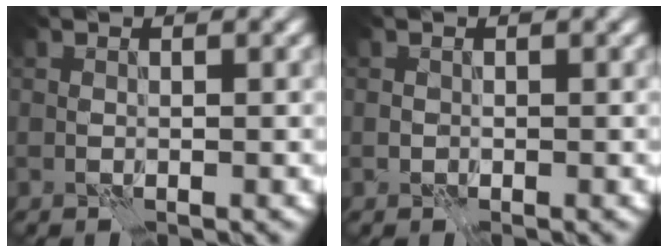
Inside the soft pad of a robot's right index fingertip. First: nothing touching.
{"total": 0.6, "force": [-0.3, 0.5, 0.1], "torque": [0.002, -0.001, -0.007]}